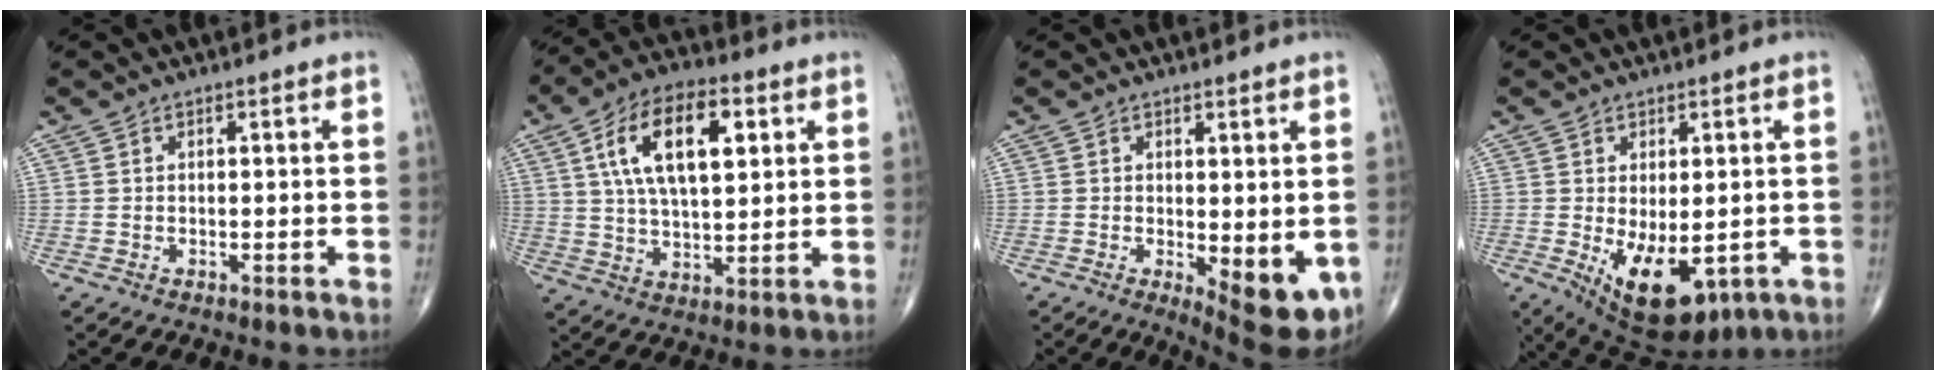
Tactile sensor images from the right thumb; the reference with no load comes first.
{"total": 16.1, "force": [5.1, 7.7, 13.2], "torque": [-0.219, 0.001, 0.088]}
{"total": 9.3, "force": [-1.7, 3.6, 8.4], "torque": [-0.099, -0.022, -0.013]}
{"total": 12.8, "force": [-3.6, 6.7, 10.4], "torque": [-0.152, -0.012, -0.031]}